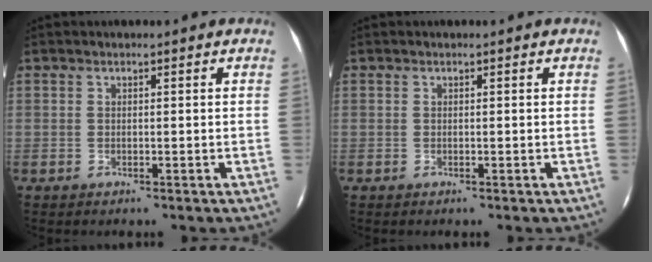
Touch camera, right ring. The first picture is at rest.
{"total": 0.0}